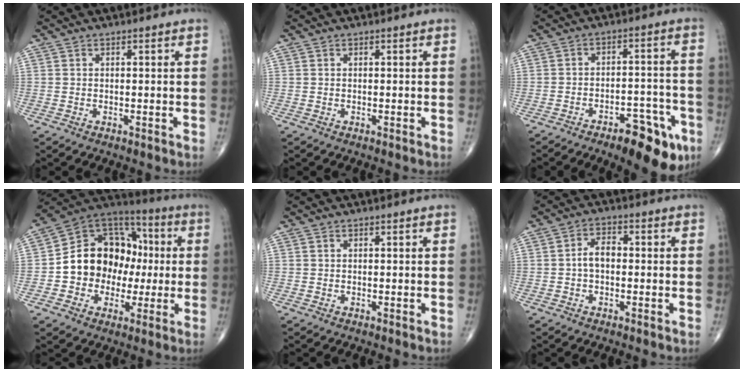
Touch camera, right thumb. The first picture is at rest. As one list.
[{"total": 0.0}, {"total": 12.3, "force": [-7.0, 4.8, 8.9], "torque": [-0.095, 0.044, -0.094]}, {"total": 17.9, "force": [-0.6, 14.4, 10.6], "torque": [-0.119, 0.042, -0.012]}, {"total": 0.0}, {"total": 4.0, "force": [-0.4, 2.5, 3.1], "torque": [-0.050, 0.018, -0.013]}]